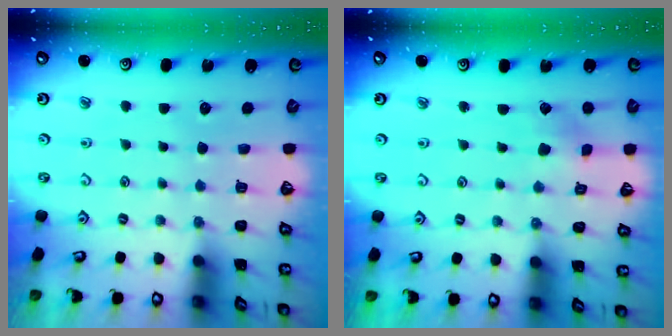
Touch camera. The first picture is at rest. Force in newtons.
{"total": 3.0, "press": 3.0, "slide": 0.1}